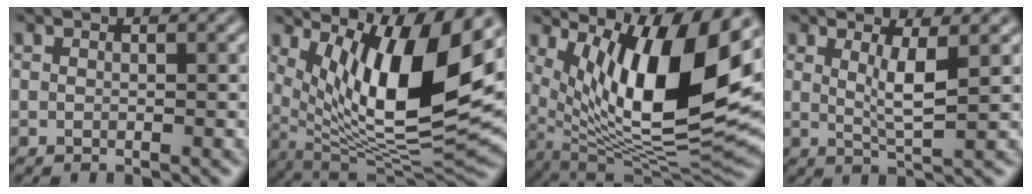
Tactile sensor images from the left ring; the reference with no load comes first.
{"total": 12.3, "force": [4.6, 3.6, 10.9], "torque": [-0.184, -0.009, 0.090]}
{"total": 13.6, "force": [5.0, 4.3, 12.0], "torque": [-0.196, -0.008, 0.091]}
{"total": 3.0, "force": [0.9, 0.6, 2.8], "torque": [-0.049, -0.009, 0.017]}